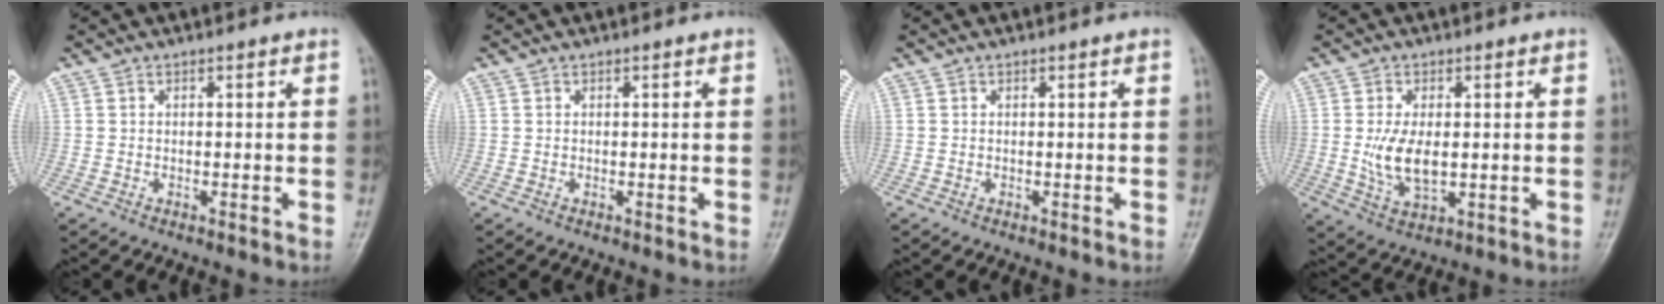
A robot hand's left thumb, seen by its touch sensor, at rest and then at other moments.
{"total": 0.0}
{"total": 0.0}
{"total": 7.3, "force": [0.0, 3.8, 6.2], "torque": [-0.118, -0.015, 0.007]}